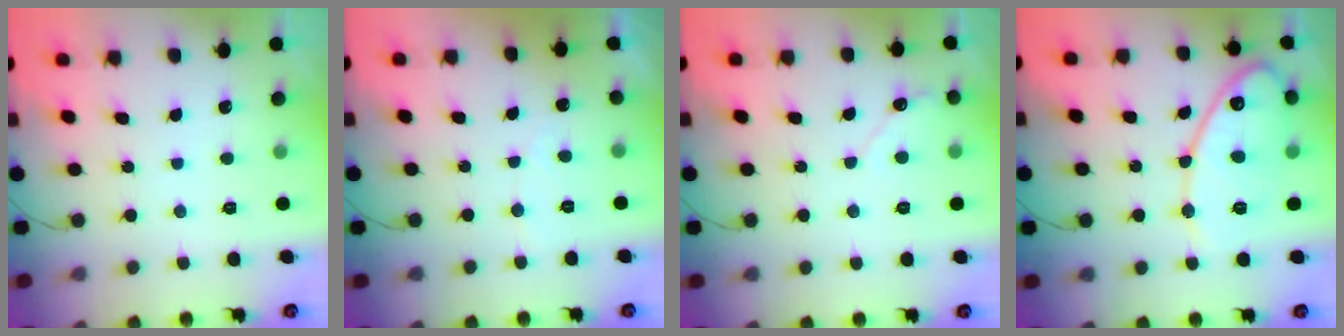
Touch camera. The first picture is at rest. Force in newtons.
{"total": 2.9, "press": 2.9, "slide": 0.2}
{"total": 4.4, "press": 4.4, "slide": 0.4}
{"total": 16.7, "press": 16.6, "slide": 0.9}